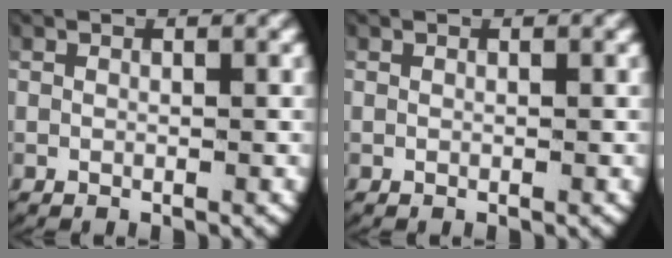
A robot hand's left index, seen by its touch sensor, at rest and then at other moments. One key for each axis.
{"total": 0.0}